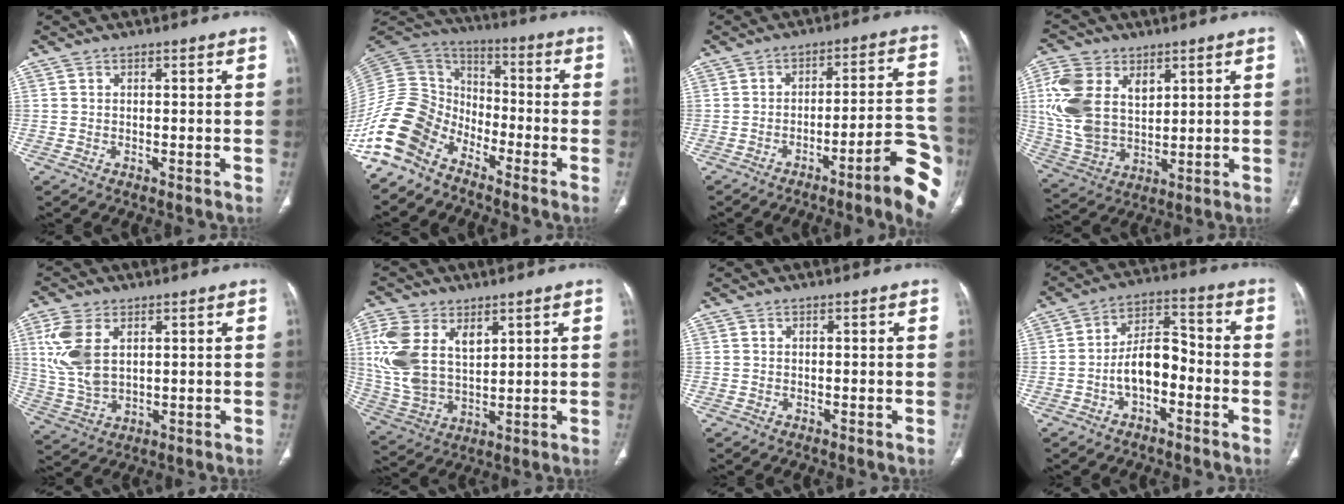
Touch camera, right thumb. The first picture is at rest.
{"total": 15.4, "force": [-10.5, 9.3, 6.2], "torque": [-0.122, 0.080, -0.217]}
{"total": 13.6, "force": [-6.8, 1.8, 11.7], "torque": [-0.132, 0.049, -0.090]}
{"total": 15.2, "force": [4.6, 10.4, 10.1], "torque": [-0.200, -0.012, 0.098]}
{"total": 10.6, "force": [3.2, 6.4, 7.9], "torque": [-0.170, -0.007, 0.072]}
{"total": 14.4, "force": [5.2, 9.1, 9.9], "torque": [-0.203, -0.015, 0.113]}
{"total": 0.0}
{"total": 9.5, "force": [-3.2, 5.3, 7.2], "torque": [-0.111, 0.047, -0.063]}